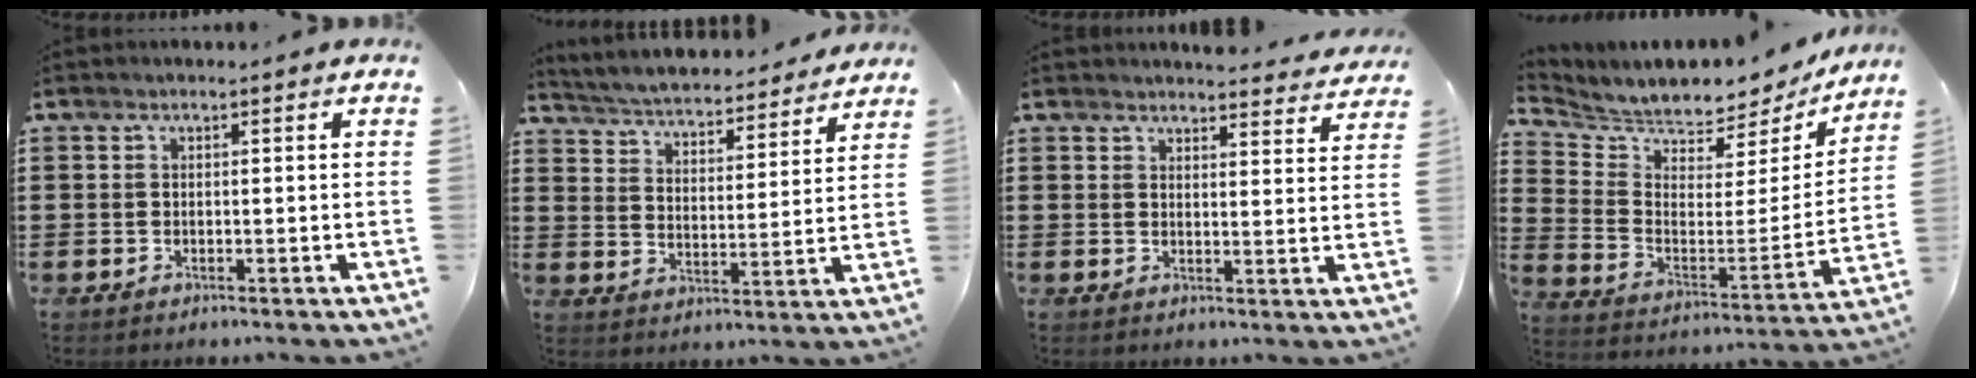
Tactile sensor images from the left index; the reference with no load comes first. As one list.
[{"total": 4.2, "force": [4.1, -0.3, 0.6], "torque": [-0.034, -0.038, 0.065]}, {"total": 3.5, "force": [3.5, 0.2, 0.1], "torque": [-0.006, -0.020, 0.064]}, {"total": 5.3, "force": [5.3, 0.5, 0.1], "torque": [-0.038, -0.059, 0.087]}]